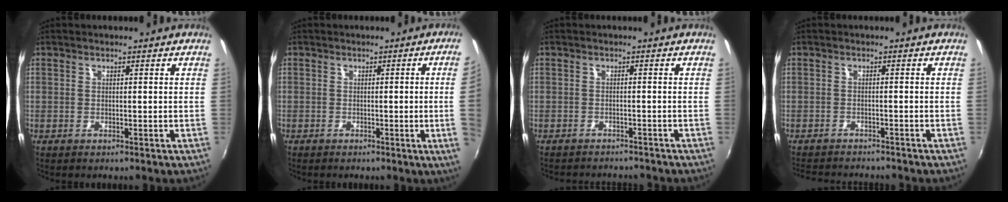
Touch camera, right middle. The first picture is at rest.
{"total": 6.0, "force": [0.1, -2.2, 5.6], "torque": [-0.081, -0.009, 0.003]}
{"total": 4.7, "force": [-4.3, 1.6, 1.0], "torque": [-0.033, -0.003, -0.063]}
{"total": 7.0, "force": [-6.5, 1.5, 2.1], "torque": [-0.057, -0.014, -0.100]}